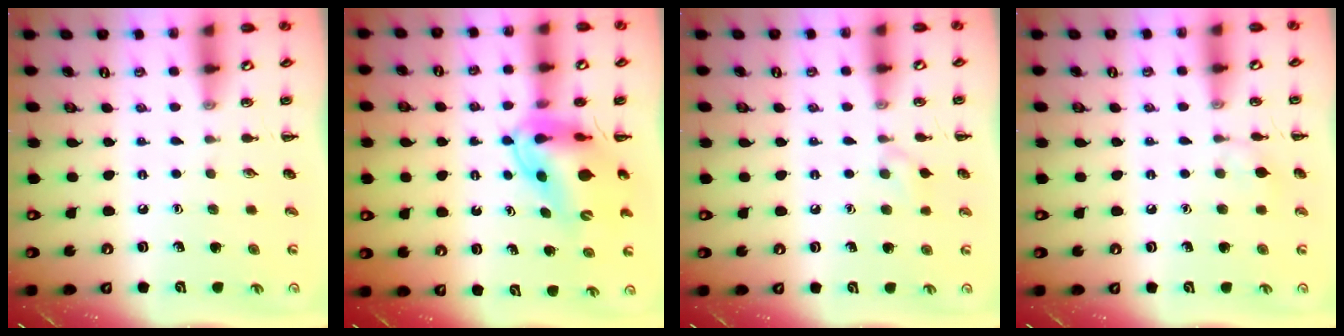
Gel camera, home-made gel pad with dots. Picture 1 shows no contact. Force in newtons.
{"total": 11.8, "press": 11.3, "slide": 3.6}
{"total": 4.5, "press": 4.2, "slide": 1.6}
{"total": 5.0, "press": 4.6, "slide": 1.9}